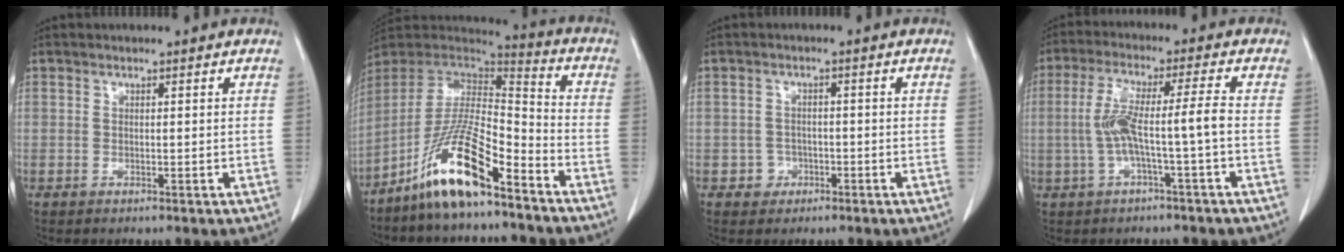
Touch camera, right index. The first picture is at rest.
{"total": 14.9, "force": [-10.0, 2.5, 10.8], "torque": [-0.208, 0.000, -0.184]}
{"total": 2.4, "force": [-1.1, 2.2, 0.1], "torque": [0.006, 0.012, -0.017]}
{"total": 7.4, "force": [-1.3, -0.5, 7.2], "torque": [-0.147, 0.025, -0.018]}